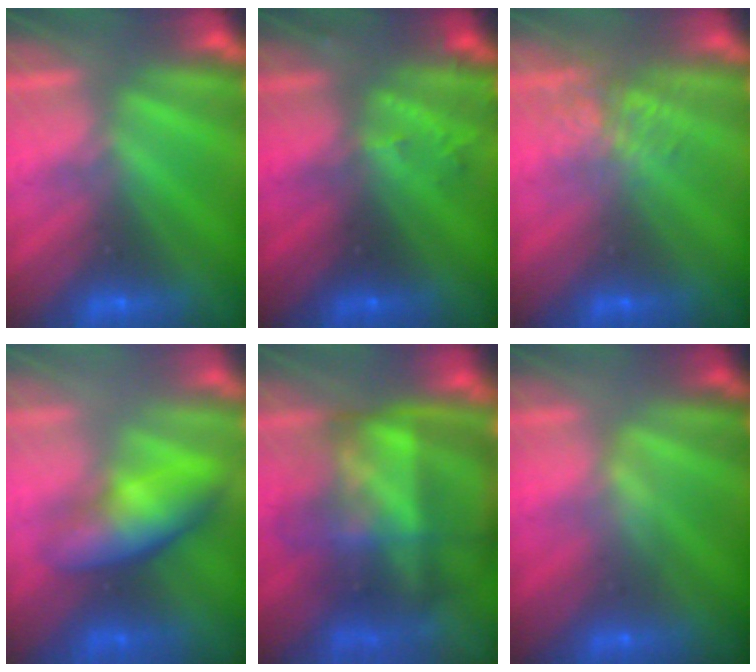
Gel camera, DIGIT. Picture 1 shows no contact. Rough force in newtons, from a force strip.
{"total": 2.8}
{"total": 3.1}
{"total": 4.5}
{"total": 7.3}
{"total": 2.1}